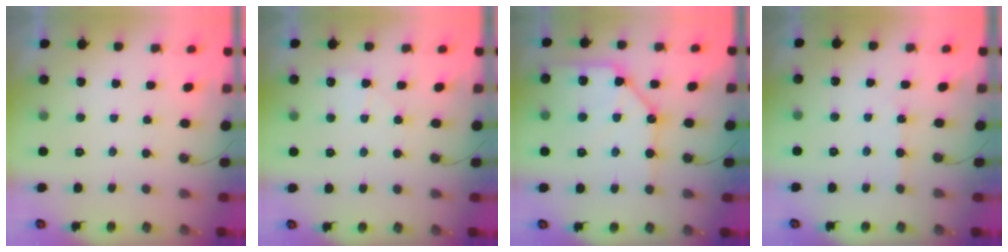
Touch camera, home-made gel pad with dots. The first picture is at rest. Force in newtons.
{"total": 5.3, "press": 5.2, "slide": 0.7}
{"total": 13.9, "press": 13.8, "slide": 1.5}
{"total": 2.8, "press": 2.8, "slide": 0.4}